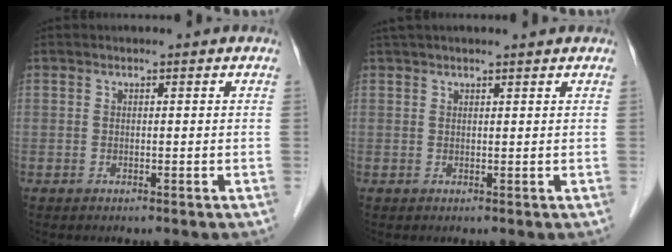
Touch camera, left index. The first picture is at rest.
{"total": 5.6, "force": [4.9, 0.3, 2.8], "torque": [-0.043, 0.036, 0.073]}